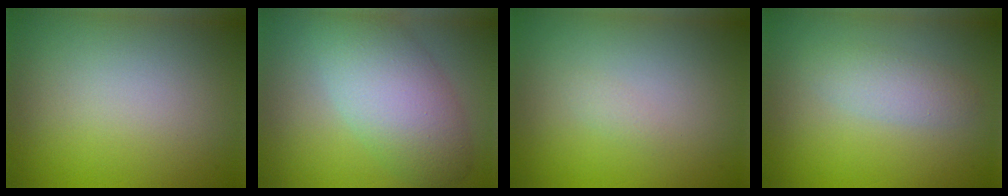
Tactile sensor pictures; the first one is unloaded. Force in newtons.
{"total": 6.5, "press": 6.5, "slide": 0.6}
{"total": 0.5, "press": 0.5, "slide": 0.1}
{"total": 2.0, "press": 2.0, "slide": 0.1}